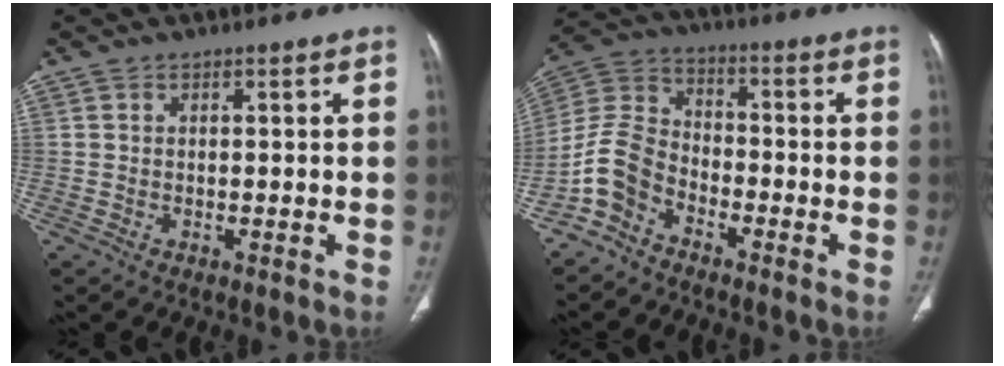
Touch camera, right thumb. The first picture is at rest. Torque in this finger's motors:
{"motor_torque": [0.12, 0.04, 0.26, -0.19, 0.09]}